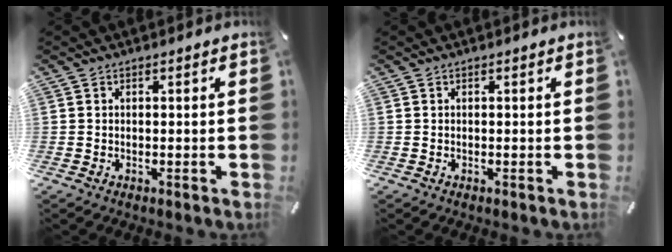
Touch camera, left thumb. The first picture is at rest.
{"total": 0.0}